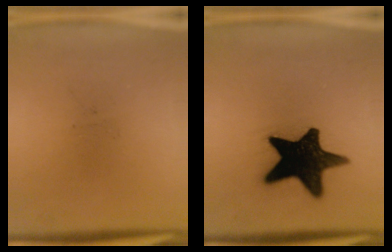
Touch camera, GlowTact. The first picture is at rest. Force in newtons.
{"total": 18.2}